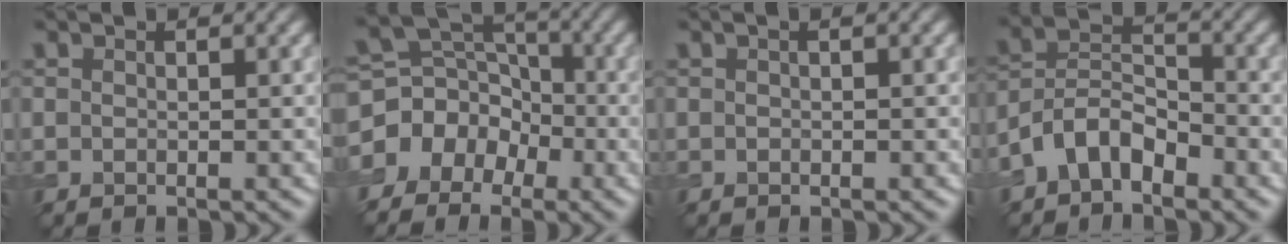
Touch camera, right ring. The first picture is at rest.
{"total": 6.8, "force": [-3.0, 5.5, 2.7], "torque": [-0.017, 0.017, -0.063]}
{"total": 1.1, "force": [0.4, 0.3, 1.0], "torque": [-0.020, 0.003, 0.003]}
{"total": 4.9, "force": [-3.1, 2.7, 2.6], "torque": [-0.047, 0.010, -0.069]}